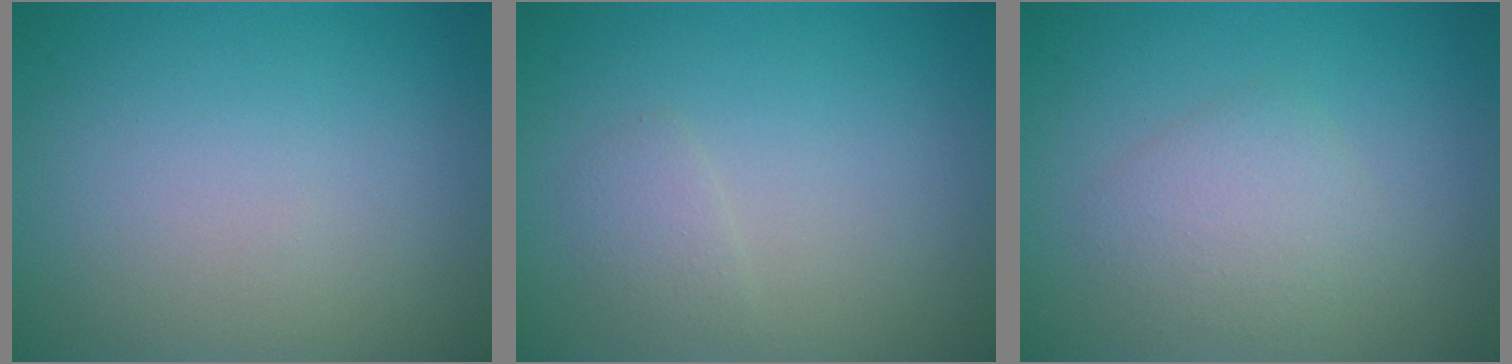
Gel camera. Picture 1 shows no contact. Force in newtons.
{"total": 1.1, "press": 1.1, "slide": 0.1}
{"total": 2.4, "press": 2.4, "slide": 0.1}